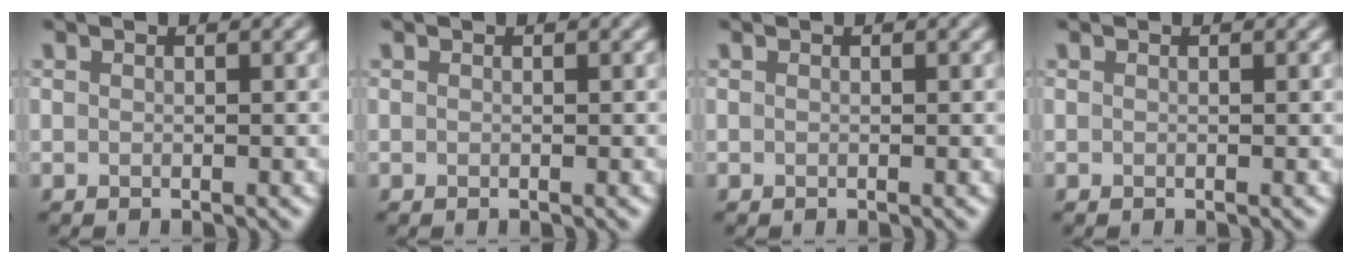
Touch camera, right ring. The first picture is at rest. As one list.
[{"total": 0.0}, {"total": 0.0}, {"total": 0.0}]